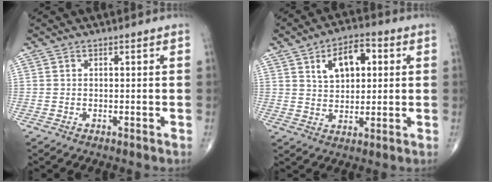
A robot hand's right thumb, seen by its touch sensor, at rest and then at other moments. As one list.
[{"total": 9.9, "force": [3.2, 5.8, 7.3], "torque": [-0.092, 0.002, 0.049]}]